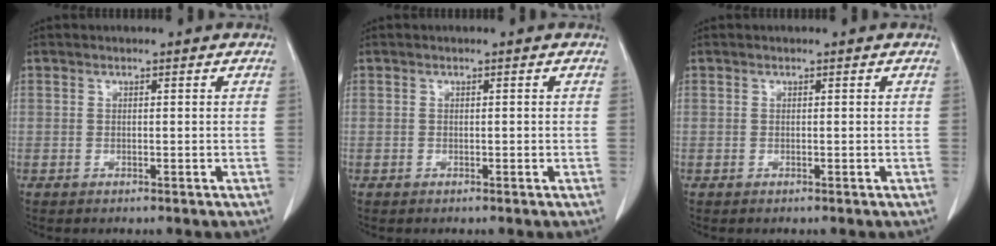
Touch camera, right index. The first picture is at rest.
{"total": 0.0}
{"total": 0.0}